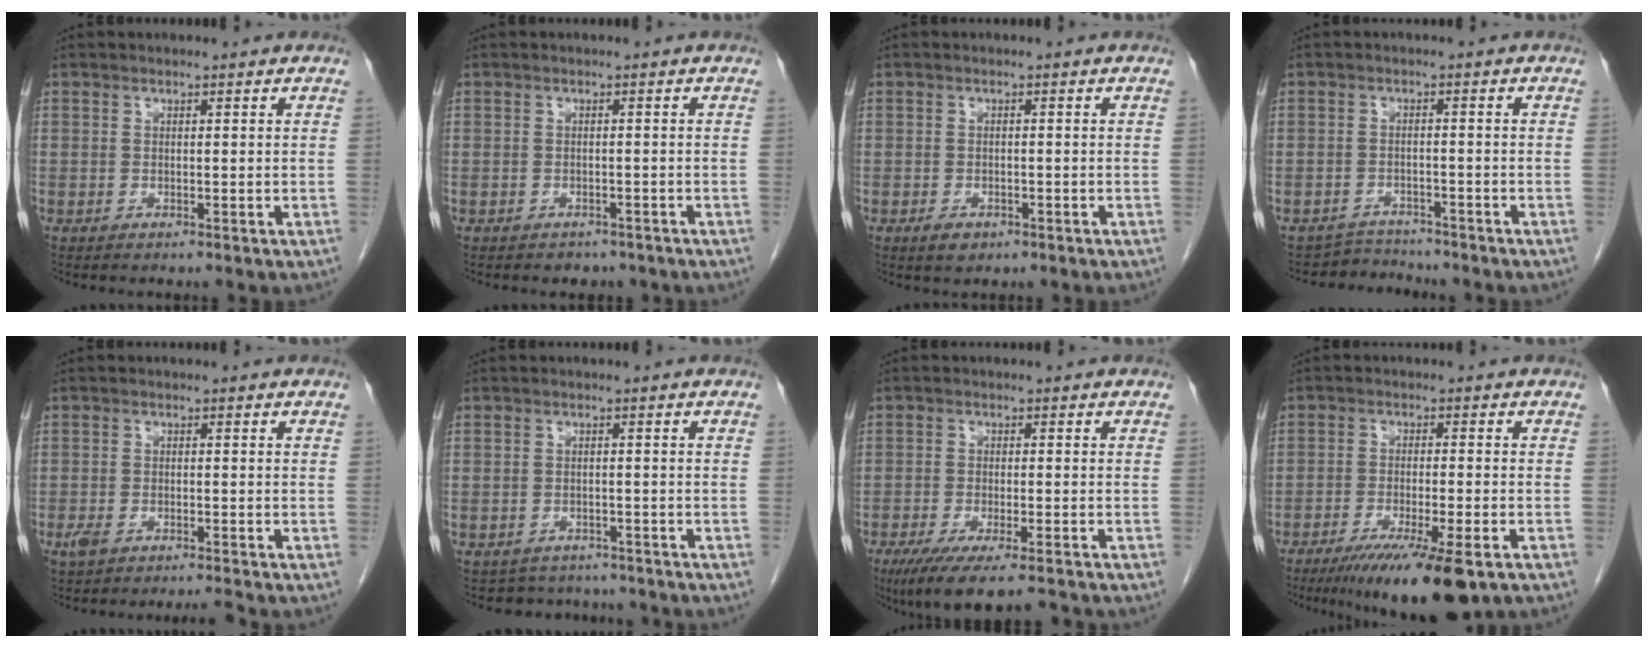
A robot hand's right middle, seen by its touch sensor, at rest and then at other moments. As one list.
[{"total": 2.7, "force": [-2.2, 1.5, 0.3], "torque": [-0.012, 0.003, -0.027]}, {"total": 2.0, "force": [-1.1, 1.3, 1.1], "torque": [-0.017, 0.001, -0.009]}, {"total": 3.1, "force": [-2.8, 0.3, -1.4], "torque": [0.031, -0.002, -0.044]}, {"total": 2.9, "force": [-2.2, 0.6, 1.8], "torque": [-0.043, -0.002, -0.039]}, {"total": 5.5, "force": [-4.9, 2.6, 0.2], "torque": [0.005, 0.014, -0.058]}, {"total": 10.7, "force": [-8.4, 1.6, 6.4], "torque": [-0.091, -0.020, -0.133]}, {"total": 13.0, "force": [-8.5, 1.5, 9.7], "torque": [-0.141, -0.029, -0.132]}]